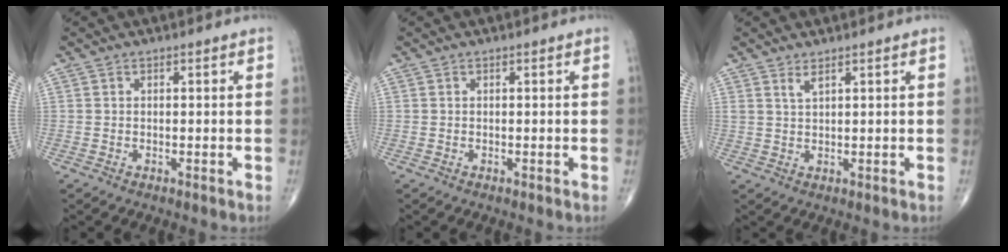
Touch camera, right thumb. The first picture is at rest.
{"total": 0.0}
{"total": 1.8, "force": [1.3, 0.3, 1.2], "torque": [-0.026, -0.009, 0.030]}